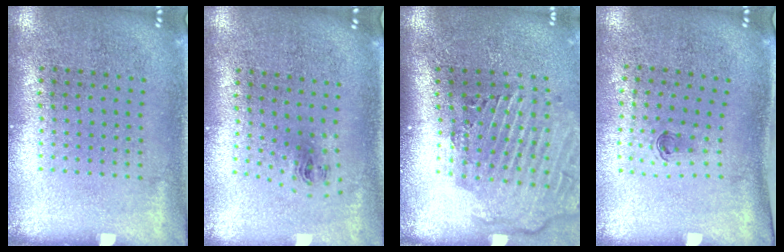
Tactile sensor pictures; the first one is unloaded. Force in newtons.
{"total": 1.0, "press": 0.4, "slide": 0.9}
{"total": 2.9, "press": 2.4, "slide": 1.7}
{"total": 0.6, "press": 0.3, "slide": 0.5}